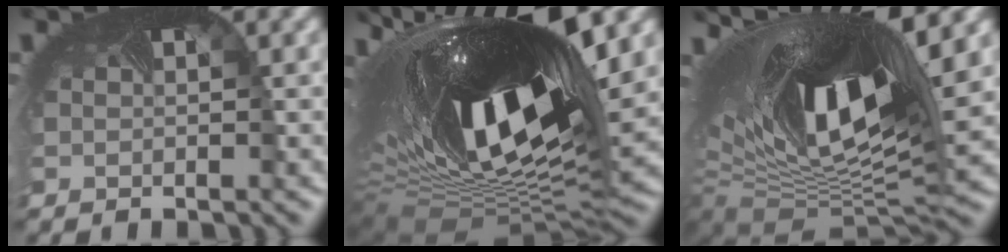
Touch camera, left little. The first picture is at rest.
{"total": 19.2, "force": [4.1, 8.6, 16.6], "torque": [-0.298, 0.013, 0.060]}
{"total": 16.1, "force": [4.9, 7.3, 13.5], "torque": [-0.258, 0.005, 0.086]}